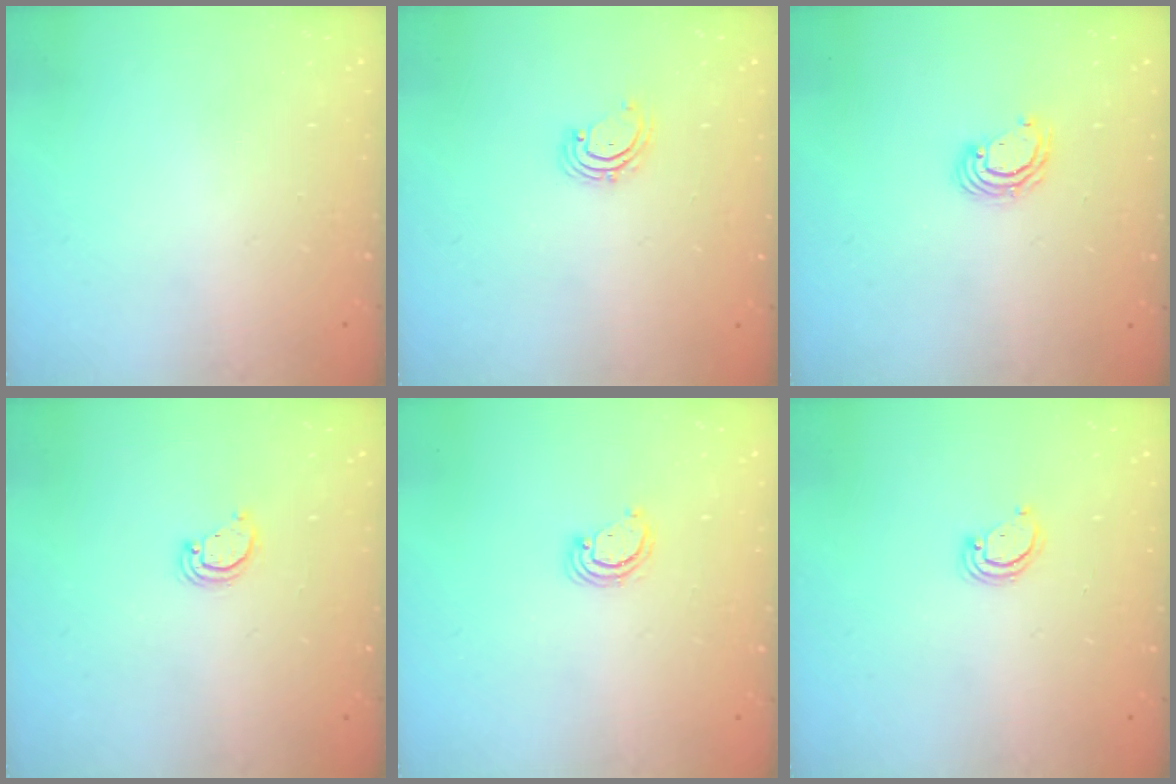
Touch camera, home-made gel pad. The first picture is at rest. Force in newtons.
{"total": 2.8, "press": 2.8, "slide": 0.2}
{"total": 4.3, "press": 4.3, "slide": 0.1}
{"total": 3.3, "press": 3.3, "slide": 0.3}
{"total": 2.9, "press": 2.9, "slide": 0.3}
{"total": 2.9, "press": 2.8, "slide": 0.2}